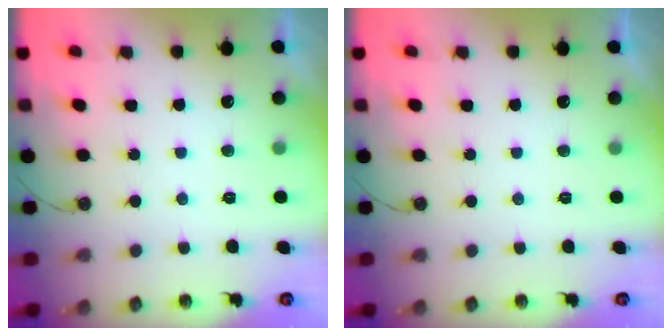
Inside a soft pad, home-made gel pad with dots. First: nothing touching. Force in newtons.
{"total": 0.0}